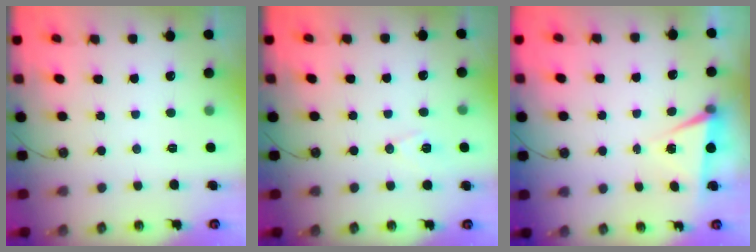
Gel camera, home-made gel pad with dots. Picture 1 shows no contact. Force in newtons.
{"total": 7.0, "press": 5.9, "slide": 3.8}
{"total": 4.9, "press": 2.2, "slide": 4.4}